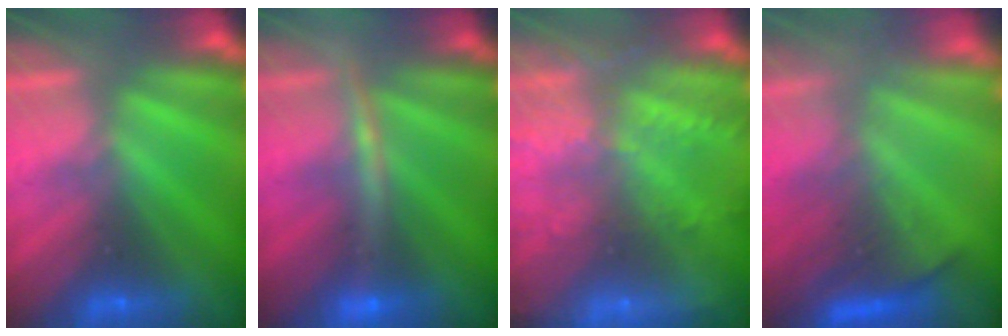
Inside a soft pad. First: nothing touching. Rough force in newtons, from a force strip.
{"total": 2.5}
{"total": 6.6}
{"total": 8.3}